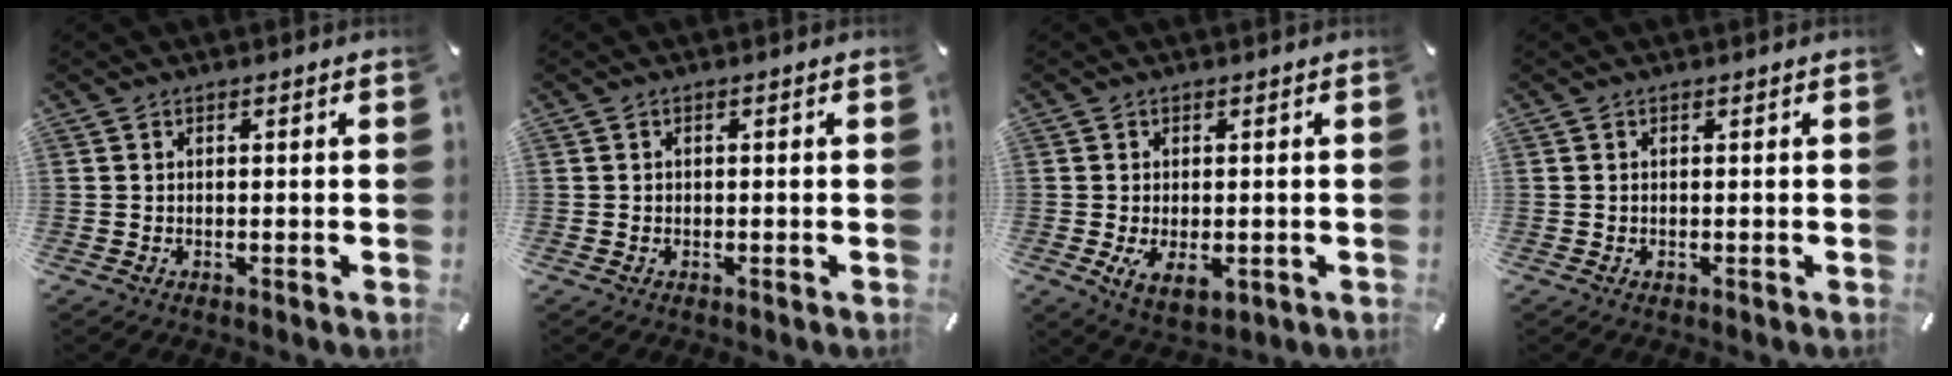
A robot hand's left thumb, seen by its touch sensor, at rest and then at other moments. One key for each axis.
{"total": 0.6, "fx": -0.1, "fy": 0.5, "fz": 0.1, "tx": -0.004, "ty": 0.004, "tz": -0.004}
{"total": 5.4, "fx": -1.1, "fy": 3.2, "fz": 4.2, "tx": -0.086, "ty": -0.007, "tz": -0.021}
{"total": 0.0}